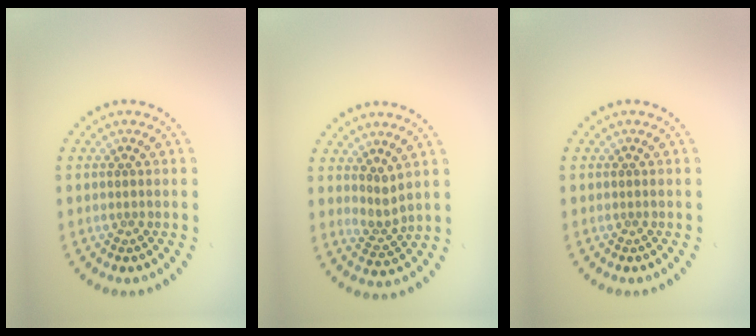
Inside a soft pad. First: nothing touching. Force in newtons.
{"total": 1.8, "press": 1.4, "slide": 1.2}
{"total": 0.0}